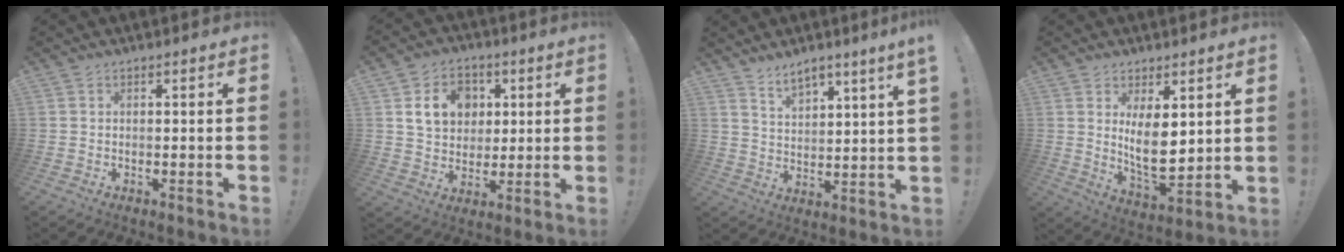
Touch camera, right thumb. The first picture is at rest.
{"total": 13.5, "force": [4.4, 11.2, 6.3], "torque": [-0.084, -0.009, 0.088]}
{"total": 6.4, "force": [5.6, 0.4, 3.1], "torque": [-0.053, -0.034, 0.097]}
{"total": 10.8, "force": [2.9, 5.3, 8.9], "torque": [-0.153, -0.039, 0.054]}